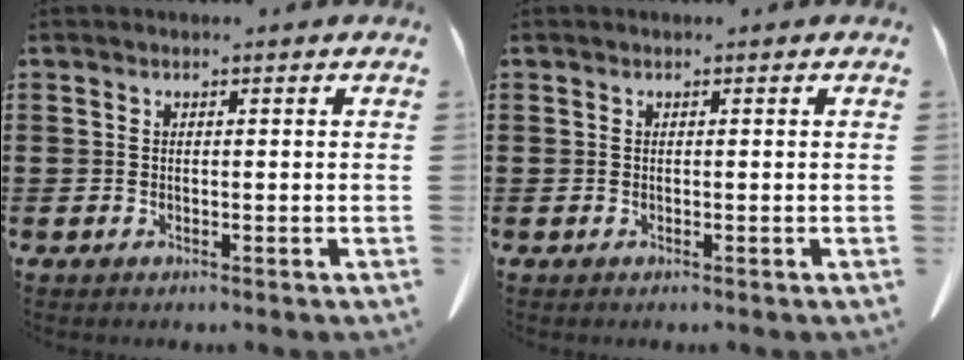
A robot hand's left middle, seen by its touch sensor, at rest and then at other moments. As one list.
[{"total": 0.0}]